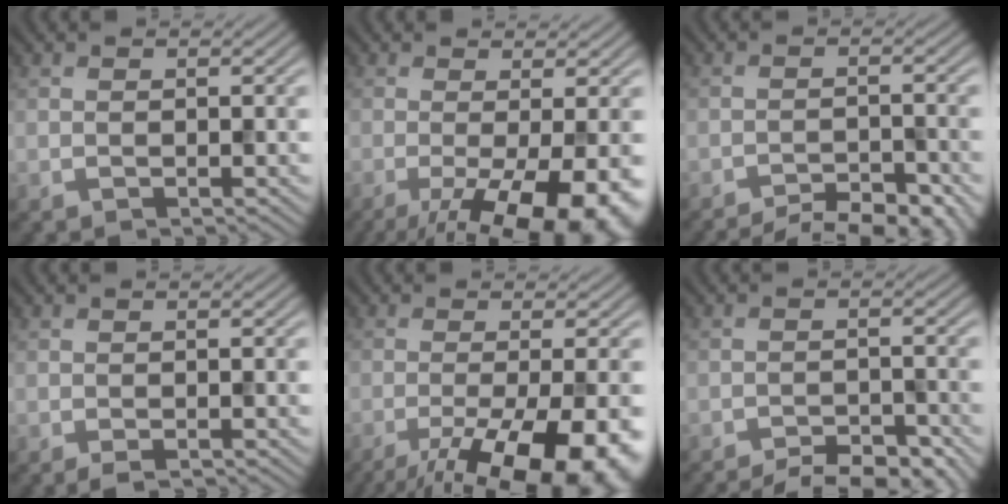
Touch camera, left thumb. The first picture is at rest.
{"total": 12.7, "force": [-5.2, 3.8, 11.0], "torque": [-0.151, -0.013, -0.070]}
{"total": 8.4, "force": [-7.3, 2.1, 3.6], "torque": [-0.055, -0.001, -0.096]}
{"total": 1.1, "force": [-0.7, 0.3, 0.8], "torque": [-0.017, -0.005, -0.011]}
{"total": 15.2, "force": [-8.2, 4.5, 12.0], "torque": [-0.171, -0.025, -0.109]}
{"total": 6.4, "force": [-5.5, 1.5, 2.8], "torque": [-0.047, 0.000, -0.078]}